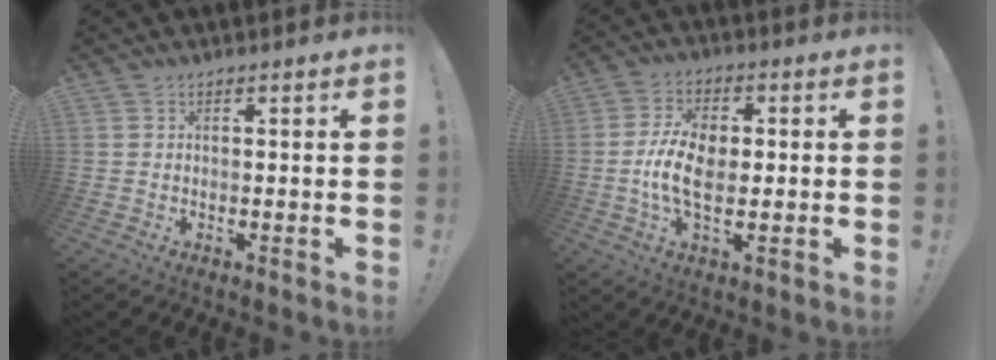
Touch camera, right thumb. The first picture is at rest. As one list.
[{"total": 11.1, "force": [-1.2, 6.2, 9.0], "torque": [-0.161, 0.005, -0.021]}]